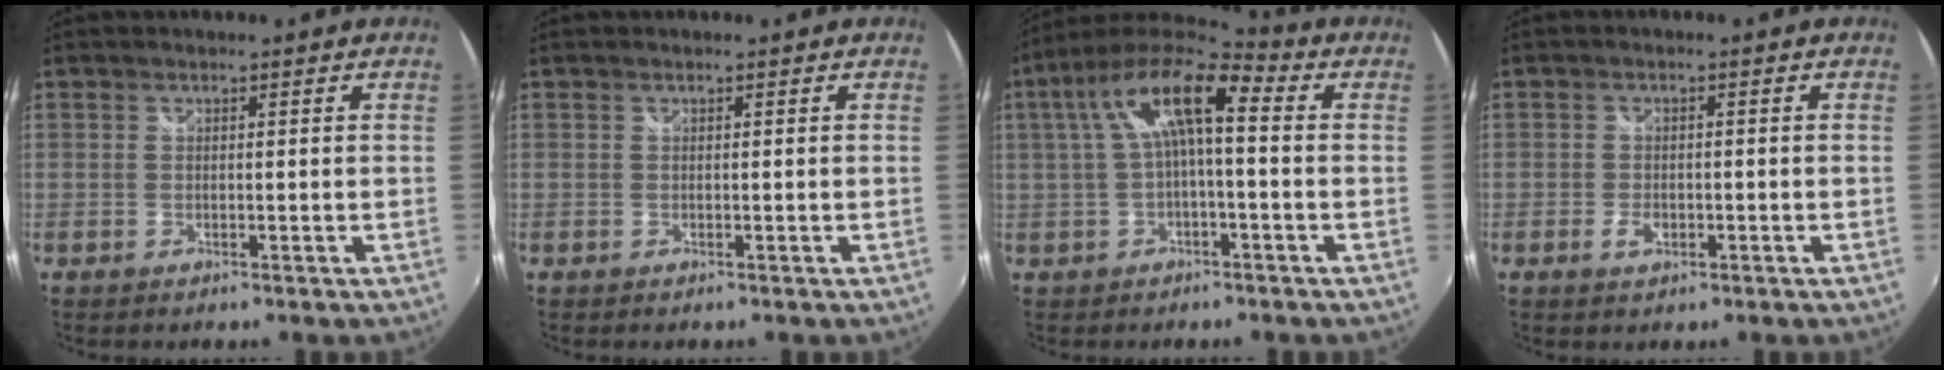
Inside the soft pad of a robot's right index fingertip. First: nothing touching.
{"total": 0.0}
{"total": 12.5, "force": [1.7, 3.8, 11.8], "torque": [-0.224, 0.030, 0.024]}
{"total": 2.2, "force": [-0.6, 1.6, 1.3], "torque": [-0.024, -0.003, -0.011]}